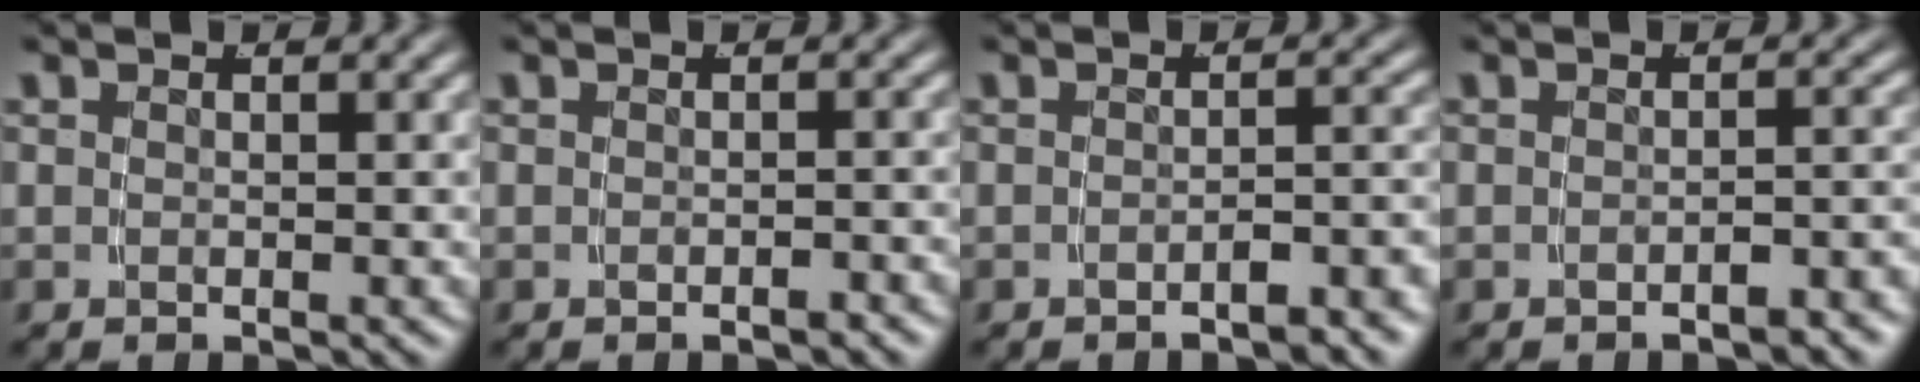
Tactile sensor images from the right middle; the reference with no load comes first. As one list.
[{"total": 1.0, "force": [-0.9, 0.0, 0.2], "torque": [-0.001, 0.004, -0.016]}, {"total": 2.8, "force": [-2.5, 0.3, 1.2], "torque": [-0.011, 0.002, -0.038]}, {"total": 2.1, "force": [-2.0, 0.2, 0.7], "torque": [-0.006, 0.004, -0.031]}]